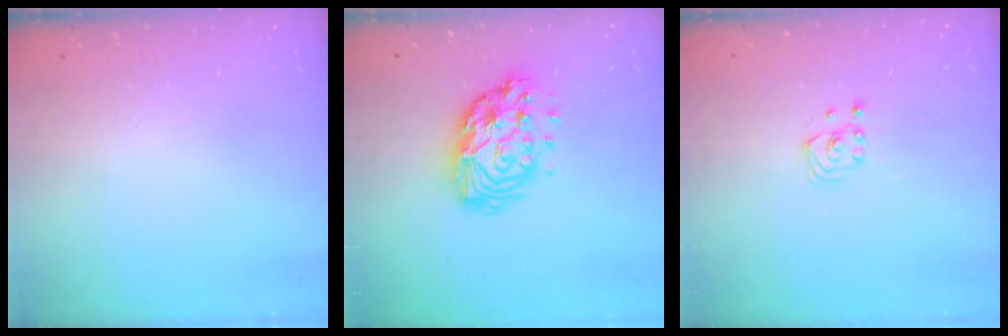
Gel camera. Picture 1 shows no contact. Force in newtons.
{"total": 14.6, "press": 14.5, "slide": 1.1}
{"total": 2.1, "press": 2.1, "slide": 0.3}